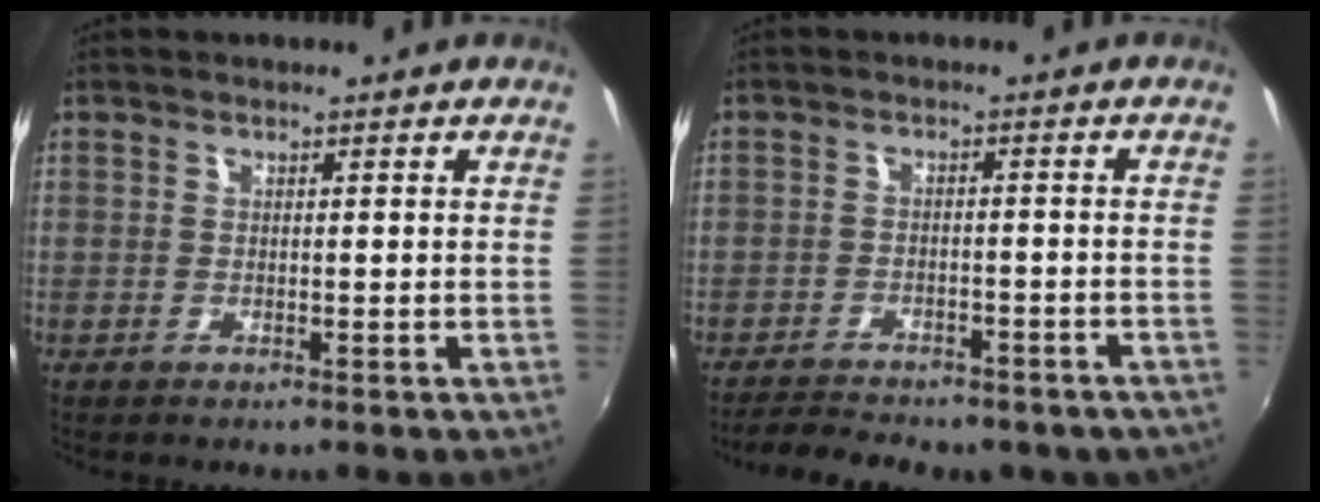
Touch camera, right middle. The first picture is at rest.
{"total": 11.2, "force": [-9.4, 4.1, 4.6], "torque": [-0.109, -0.009, -0.121]}